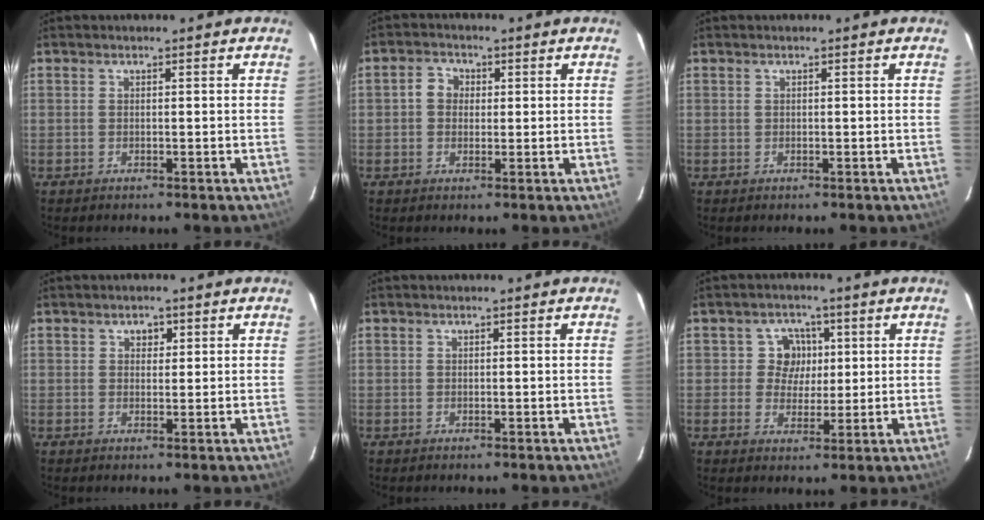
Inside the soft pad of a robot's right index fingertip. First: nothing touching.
{"total": 3.5, "force": [0.3, 3.2, 1.5], "torque": [-0.026, 0.015, 0.001]}
{"total": 0.0}
{"total": 1.8, "force": [0.8, 1.5, 0.6], "torque": [-0.006, 0.008, 0.013]}
{"total": 0.0}
{"total": 5.2, "force": [0.8, 5.0, 0.9], "torque": [-0.006, 0.009, 0.011]}